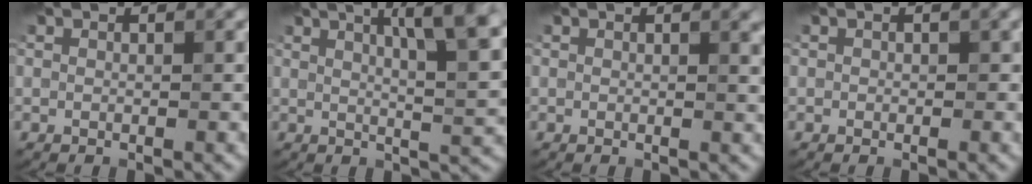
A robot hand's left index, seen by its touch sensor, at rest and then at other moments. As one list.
[{"total": 9.1, "force": [4.1, 2.4, 7.7], "torque": [-0.083, 0.025, 0.056]}, {"total": 1.3, "force": [0.8, 0.4, 1.0], "torque": [-0.008, 0.000, 0.012]}, {"total": 0.8, "force": [0.0, 0.7, 0.3], "torque": [-0.001, -0.003, -0.001]}]